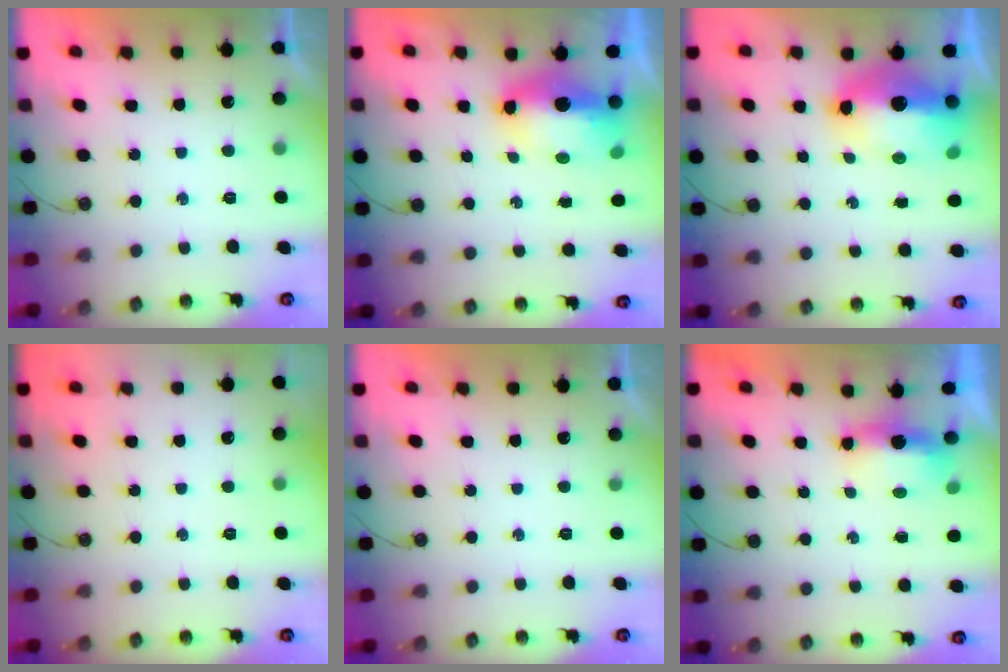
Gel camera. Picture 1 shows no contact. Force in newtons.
{"total": 9.5, "press": 9.4, "slide": 1.5}
{"total": 16.3, "press": 16.2, "slide": 1.7}
{"total": 0.0}
{"total": 0.0}
{"total": 14.8, "press": 7.2, "slide": 13.0}